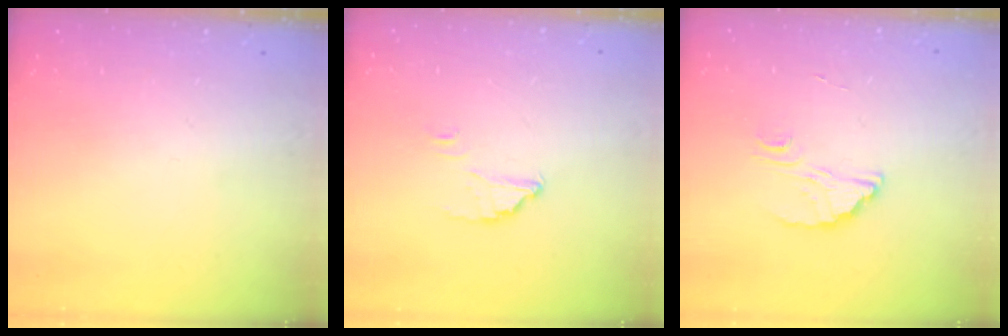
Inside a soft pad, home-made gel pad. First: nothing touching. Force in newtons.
{"total": 2.7, "press": 2.7, "slide": 0.1}
{"total": 2.3, "press": 2.3, "slide": 0.0}